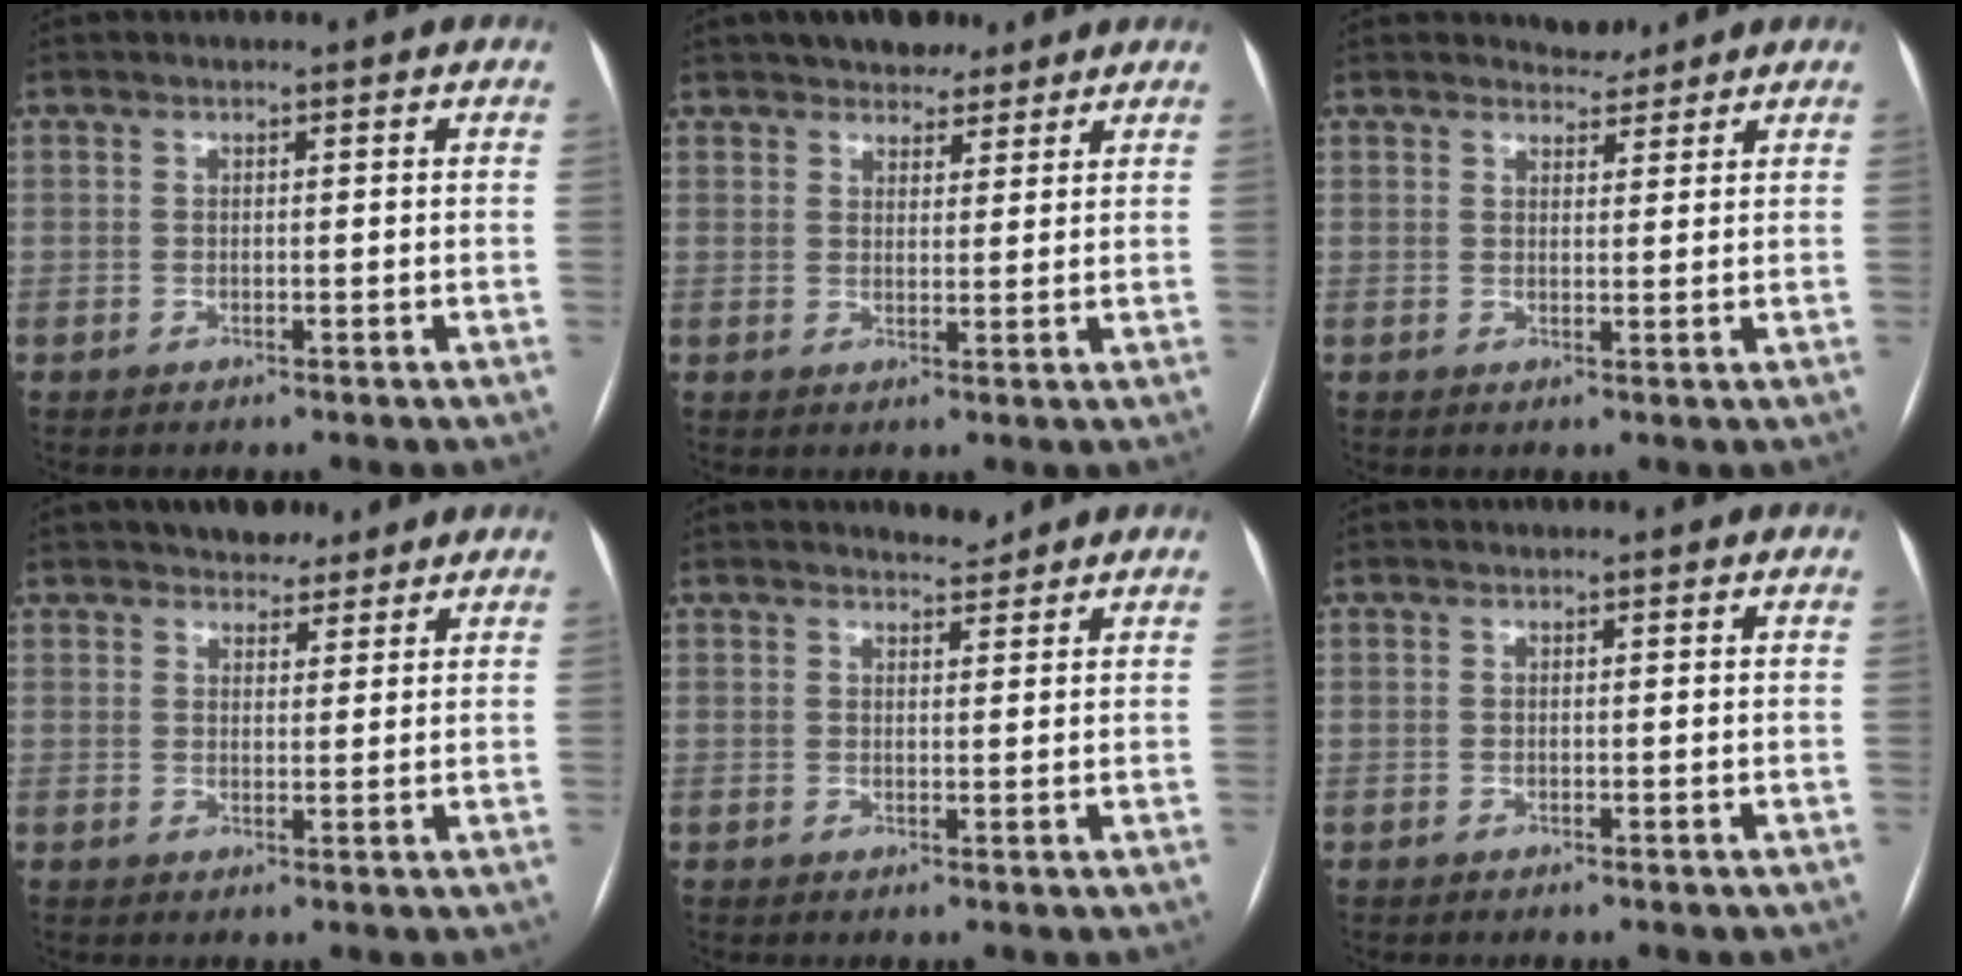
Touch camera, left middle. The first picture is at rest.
{"total": 6.2, "force": [5.1, 2.9, 2.2], "torque": [-0.020, 0.012, 0.079]}
{"total": 2.6, "force": [2.5, 0.8, -0.1], "torque": [0.003, -0.003, 0.036]}
{"total": 4.7, "force": [3.9, 2.1, 1.4], "torque": [-0.013, 0.006, 0.061]}
{"total": 2.0, "force": [2.0, 0.4, 0.2], "torque": [-0.004, -0.004, 0.031]}
{"total": 0.0}